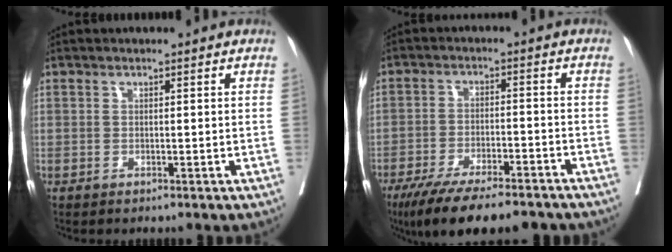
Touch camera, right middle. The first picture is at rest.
{"total": 15.6, "force": [-12.8, 2.7, 8.6], "torque": [-0.131, -0.018, -0.195]}